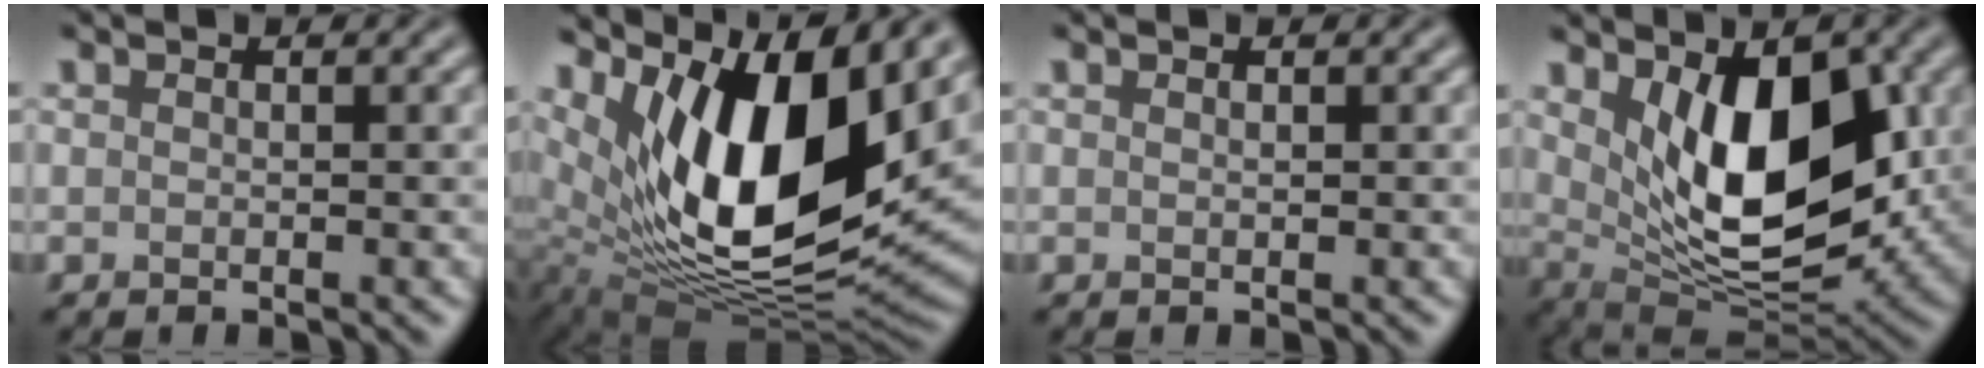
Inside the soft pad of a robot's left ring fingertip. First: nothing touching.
{"total": 13.8, "force": [4.8, 6.0, 11.5], "torque": [-0.187, -0.013, 0.088]}
{"total": 0.0}
{"total": 10.1, "force": [2.1, 5.0, 8.5], "torque": [-0.134, -0.021, 0.043]}